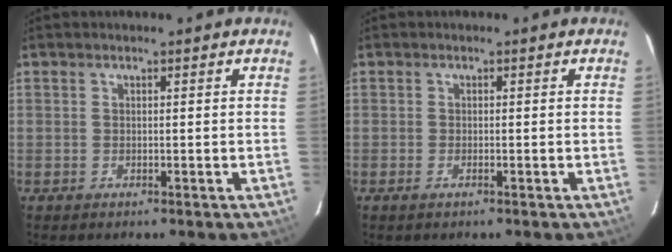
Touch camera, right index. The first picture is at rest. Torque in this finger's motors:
{"motor_torque": [0.12, 0.07, -0.01, 0.00]}